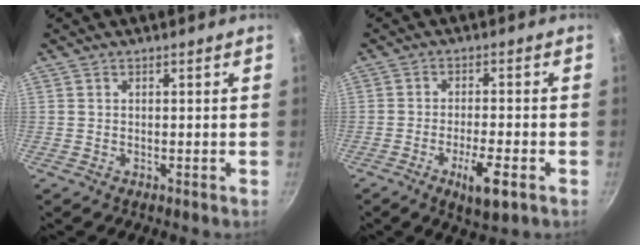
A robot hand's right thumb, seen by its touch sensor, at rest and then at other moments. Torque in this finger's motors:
{"motor_torque": [0.87, 1.05, 0.54, 0.13, 0.19]}